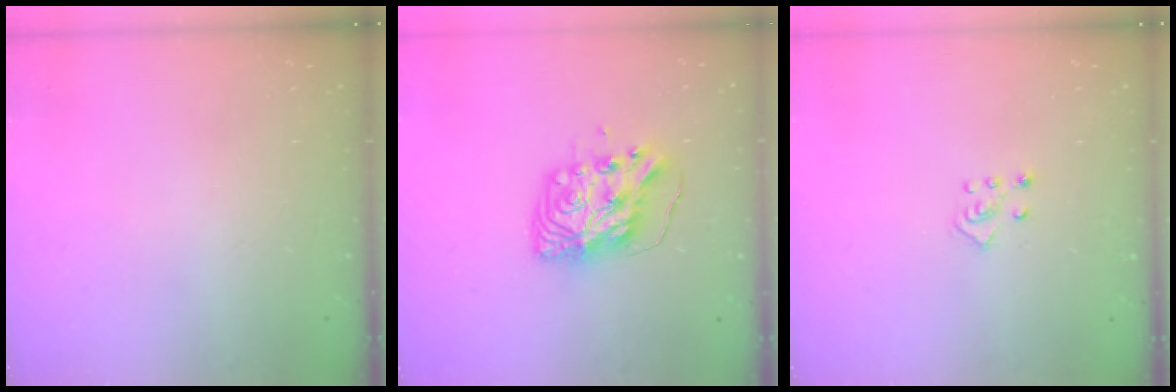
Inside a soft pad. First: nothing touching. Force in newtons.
{"total": 11.0, "press": 10.9, "slide": 1.6}
{"total": 5.0, "press": 4.9, "slide": 0.4}